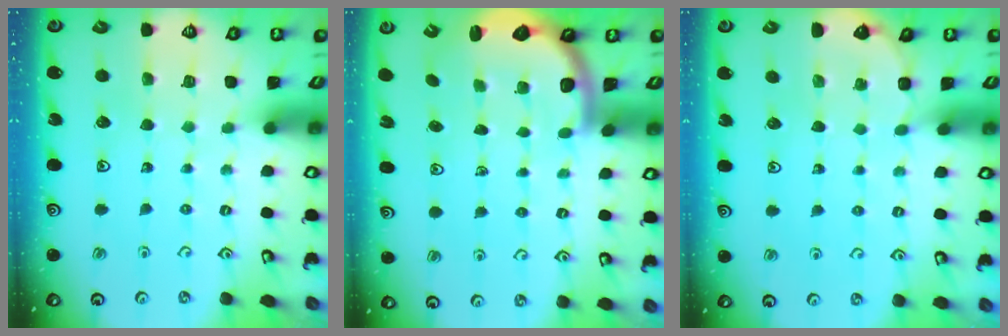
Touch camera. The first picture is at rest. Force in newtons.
{"total": 2.8, "press": 2.2, "slide": 1.8}
{"total": 3.1, "press": 3.1, "slide": 0.2}